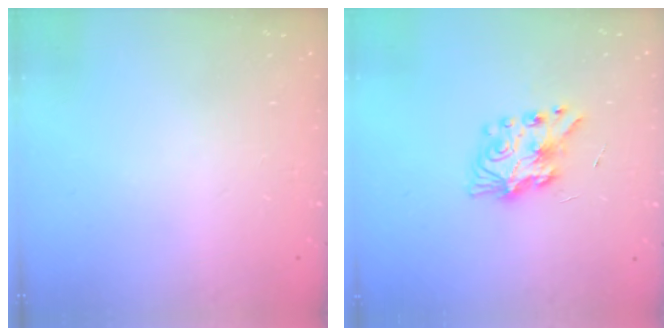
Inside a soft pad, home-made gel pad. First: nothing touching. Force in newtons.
{"total": 8.3, "press": 8.2, "slide": 0.2}